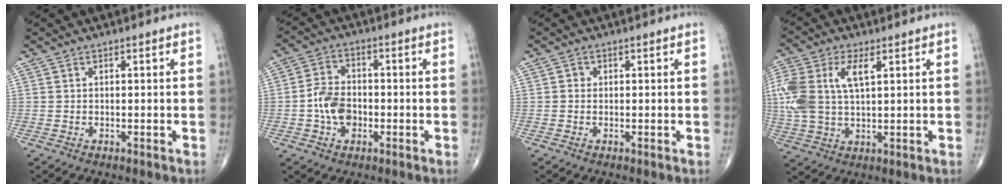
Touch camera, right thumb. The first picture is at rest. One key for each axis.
{"total": 6.0, "fx": -1.7, "fy": 4.6, "fz": 3.4, "tx": -0.047, "ty": 0.023, "tz": -0.040}
{"total": 0.8, "fx": -0.1, "fy": 0.8, "fz": 0.2, "tx": 0.004, "ty": 0.003, "tz": -0.004}
{"total": 14.2, "fx": 3.4, "fy": 7.6, "fz": 11.5, "tx": -0.279, "ty": 0.013, "tz": 0.068}